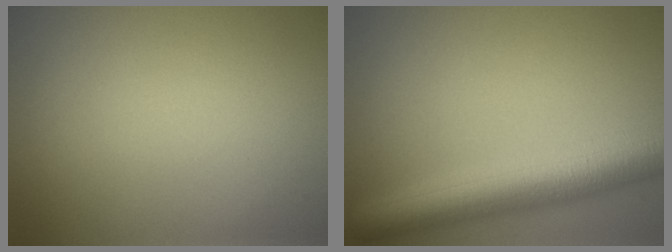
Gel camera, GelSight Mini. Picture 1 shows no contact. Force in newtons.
{"total": 7.8, "press": 7.8, "slide": 0.1}